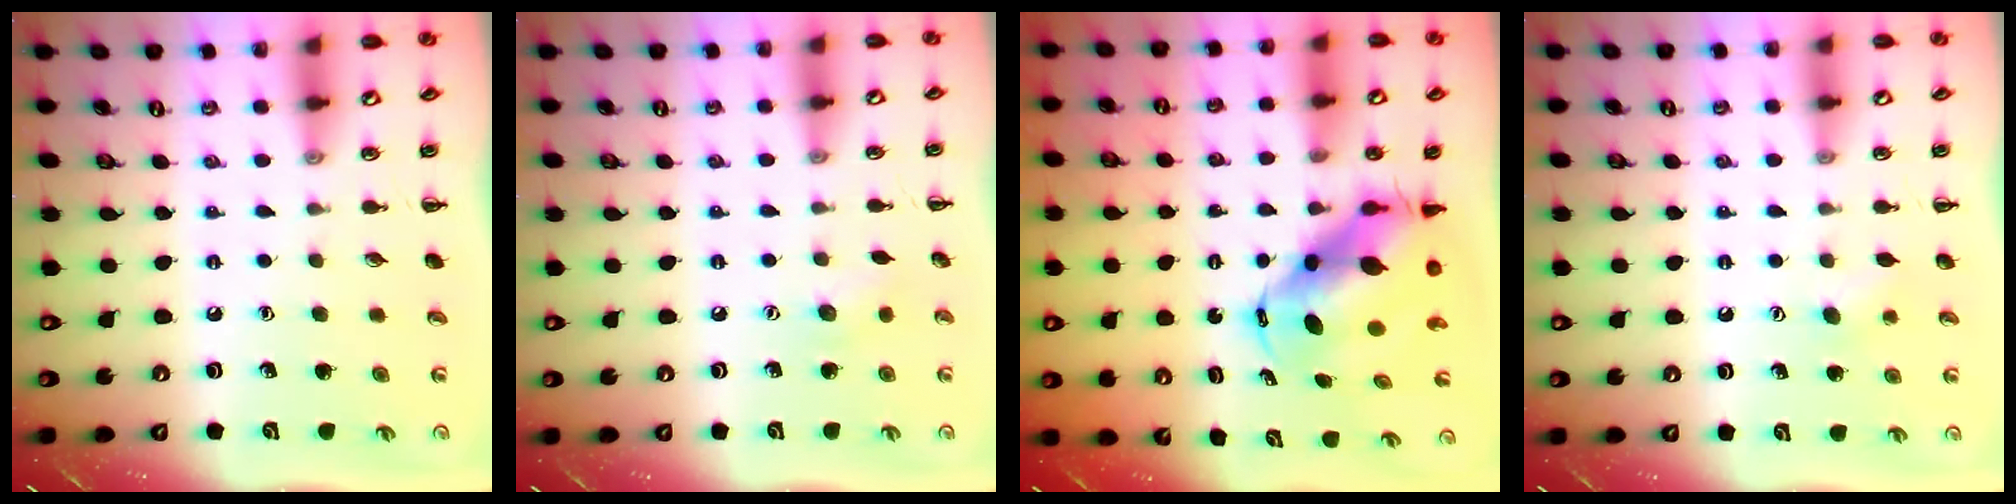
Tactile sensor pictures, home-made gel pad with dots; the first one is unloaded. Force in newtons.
{"total": 6.2, "press": 6.0, "slide": 1.6}
{"total": 8.9, "press": 8.6, "slide": 2.1}
{"total": 4.6, "press": 4.5, "slide": 1.2}